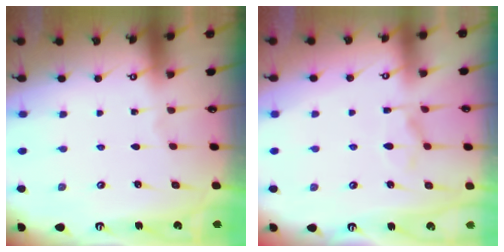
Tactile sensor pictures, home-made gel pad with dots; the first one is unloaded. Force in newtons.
{"total": 5.7, "press": 5.6, "slide": 1.1}